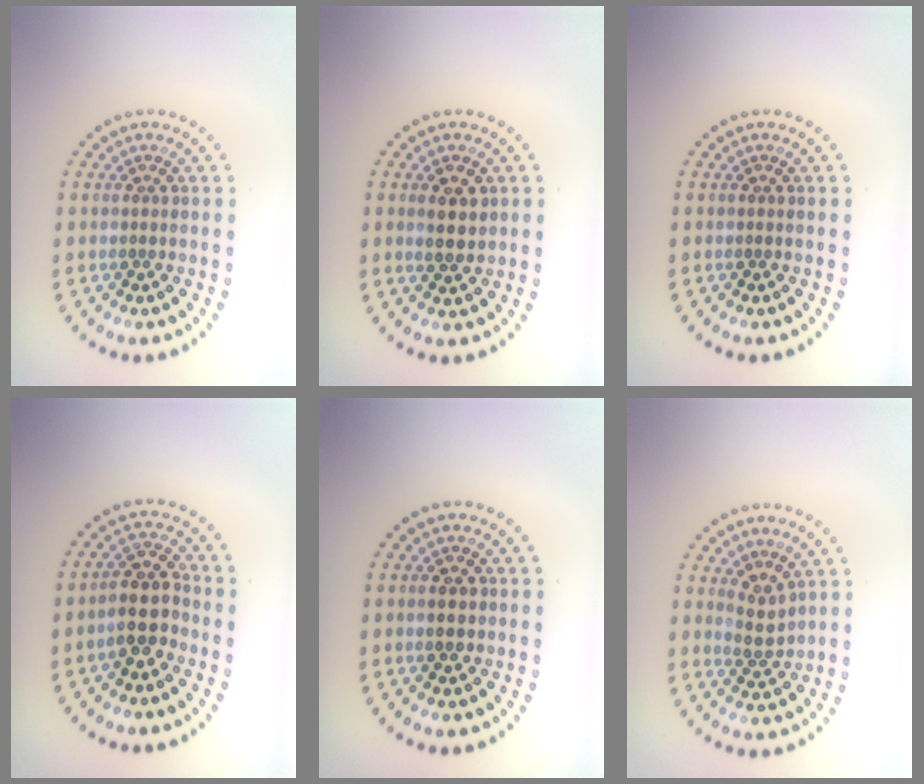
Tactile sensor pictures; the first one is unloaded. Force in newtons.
{"total": 2.3, "press": 2.2, "slide": 0.6}
{"total": 0.0}
{"total": 3.4, "press": 3.0, "slide": 1.6}
{"total": 2.1, "press": 2.0, "slide": 0.2}
{"total": 1.7, "press": 1.5, "slide": 0.9}